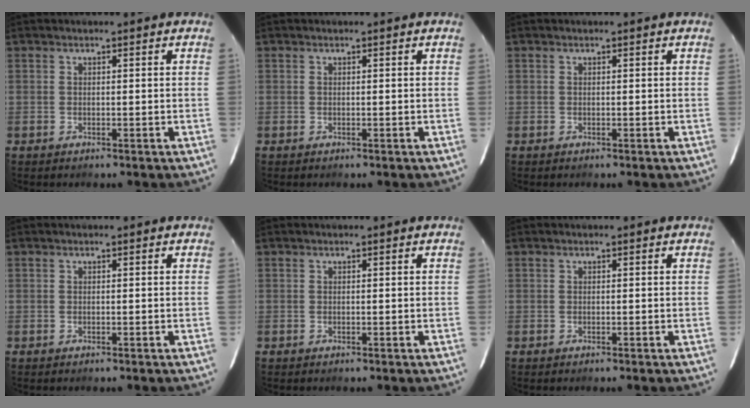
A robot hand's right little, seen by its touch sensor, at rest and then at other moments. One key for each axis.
{"total": 0.0}
{"total": 0.0}
{"total": 0.0}
{"total": 0.0}
{"total": 0.0}